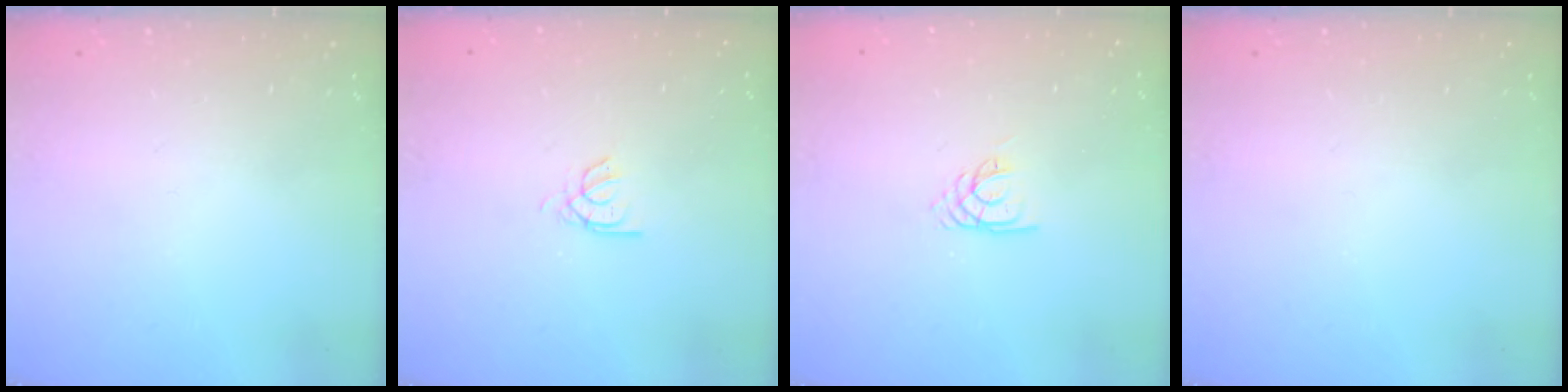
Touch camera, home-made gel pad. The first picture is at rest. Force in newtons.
{"total": 2.3, "press": 2.3, "slide": 0.2}
{"total": 1.9, "press": 1.9, "slide": 0.2}
{"total": 0.0}